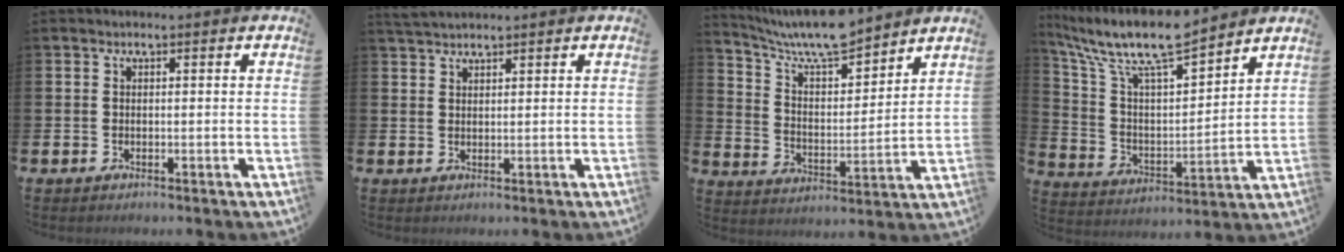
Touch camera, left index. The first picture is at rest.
{"total": 2.5, "force": [2.4, 0.5, 0.5], "torque": [-0.014, -0.003, 0.045]}
{"total": 9.0, "force": [8.4, 1.4, 3.0], "torque": [-0.087, -0.052, 0.150]}
{"total": 11.4, "force": [10.0, 2.1, 5.0], "torque": [-0.135, -0.064, 0.172]}